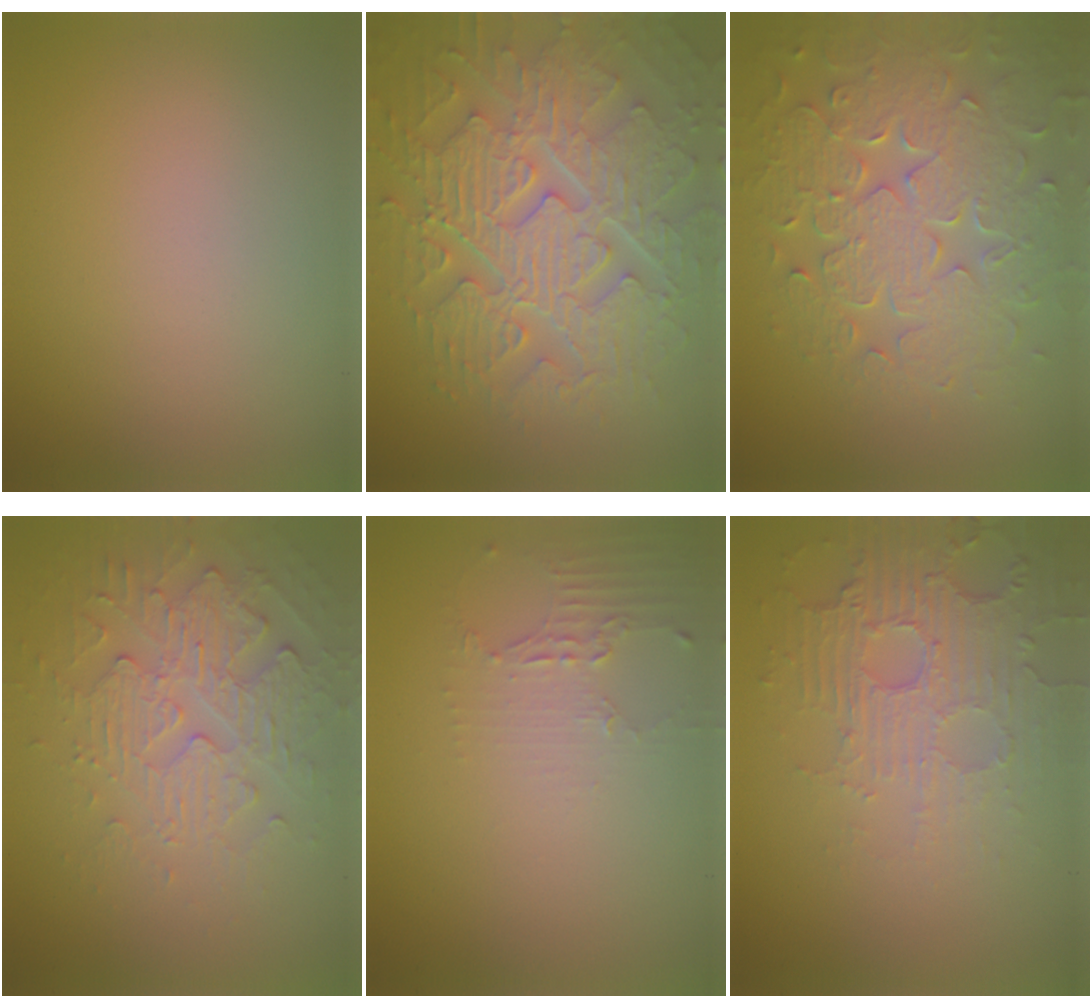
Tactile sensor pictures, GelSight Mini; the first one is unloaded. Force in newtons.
{"total": 9.2, "press": 6.7, "slide": 6.3}
{"total": 8.3, "press": 6.2, "slide": 5.6}
{"total": 4.1, "press": 3.5, "slide": 2.2}
{"total": 2.0, "press": 1.5, "slide": 1.4}
{"total": 5.5, "press": 3.7, "slide": 4.0}